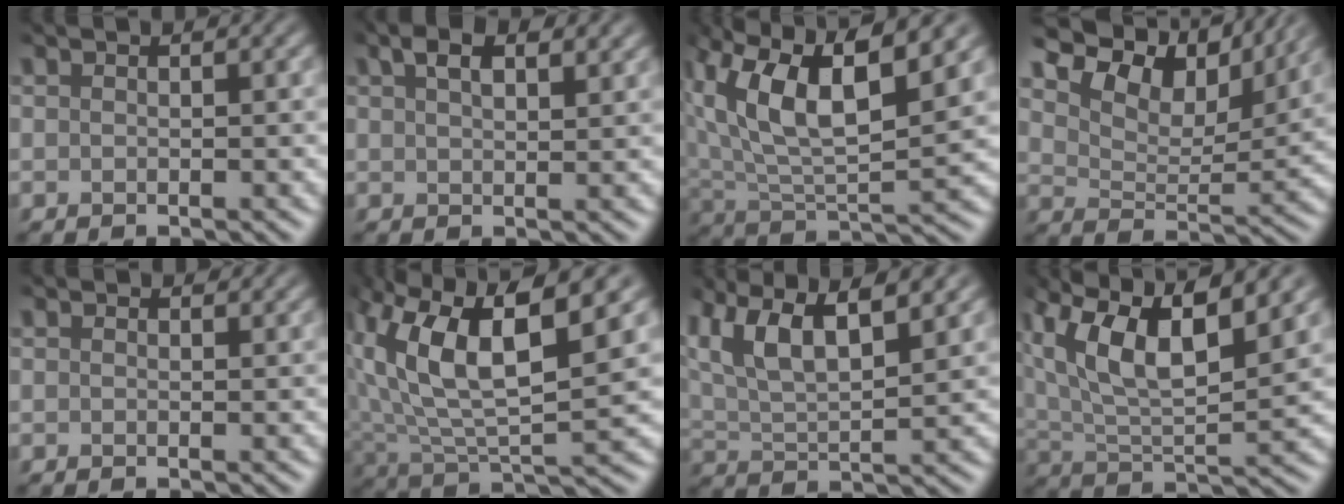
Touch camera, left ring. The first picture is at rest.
{"total": 3.7, "force": [2.1, 1.7, 2.6], "torque": [-0.046, 0.010, 0.033]}
{"total": 10.1, "force": [4.1, 4.3, 8.2], "torque": [-0.160, 0.006, 0.072]}
{"total": 10.1, "force": [7.4, 4.3, 5.3], "torque": [-0.097, 0.004, 0.107]}
{"total": 0.7, "force": [0.6, 0.4, 0.2], "torque": [-0.001, -0.003, 0.007]}
{"total": 10.3, "force": [3.0, 4.2, 8.9], "torque": [-0.173, 0.002, 0.050]}
{"total": 11.4, "force": [6.3, 5.0, 8.1], "torque": [-0.151, 0.048, 0.090]}
{"total": 12.4, "force": [5.8, 4.9, 9.8], "torque": [-0.173, 0.020, 0.092]}